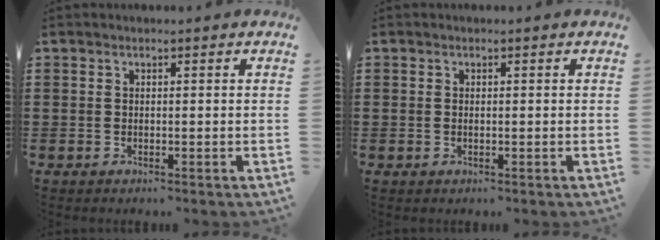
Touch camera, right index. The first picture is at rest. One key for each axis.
{"total": 0.0}